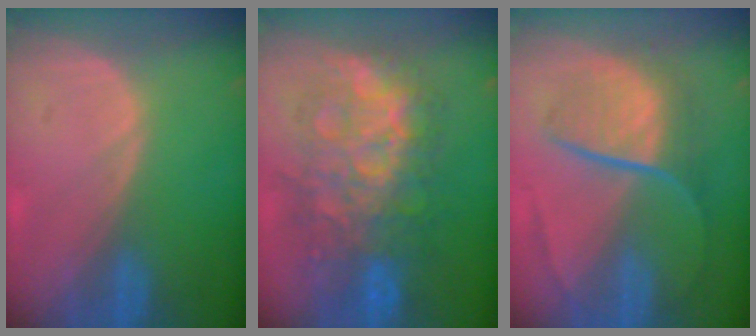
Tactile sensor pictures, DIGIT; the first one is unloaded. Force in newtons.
{"total": 11.8, "press": 11.8, "slide": 1.2}
{"total": 9.1, "press": 7.7, "slide": 5.0}